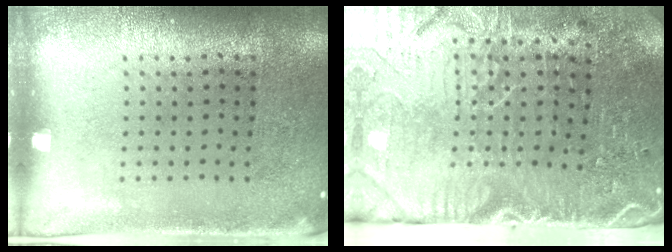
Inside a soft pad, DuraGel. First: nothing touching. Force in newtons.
{"total": 5.3, "press": 4.4, "slide": 2.9}